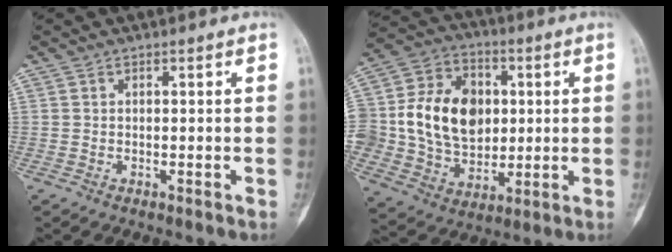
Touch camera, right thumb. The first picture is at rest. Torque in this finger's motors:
{"motor_torque": [1.56, 1.83, 0.53, -0.31, 0.21]}